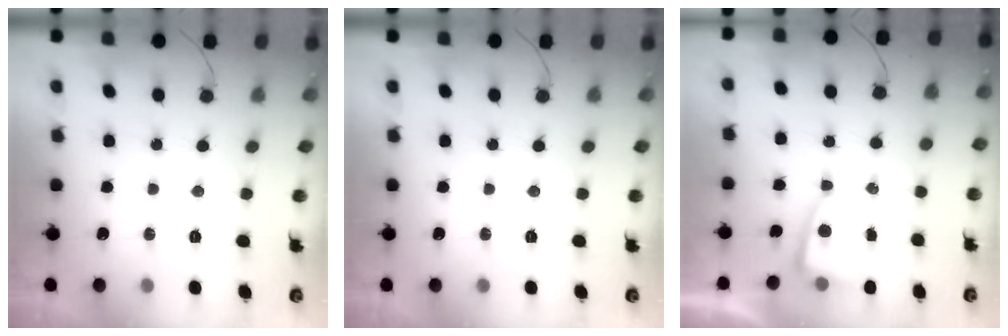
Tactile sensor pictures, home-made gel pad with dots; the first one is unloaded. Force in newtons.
{"total": 0.0}
{"total": 2.6, "press": 2.6, "slide": 0.3}